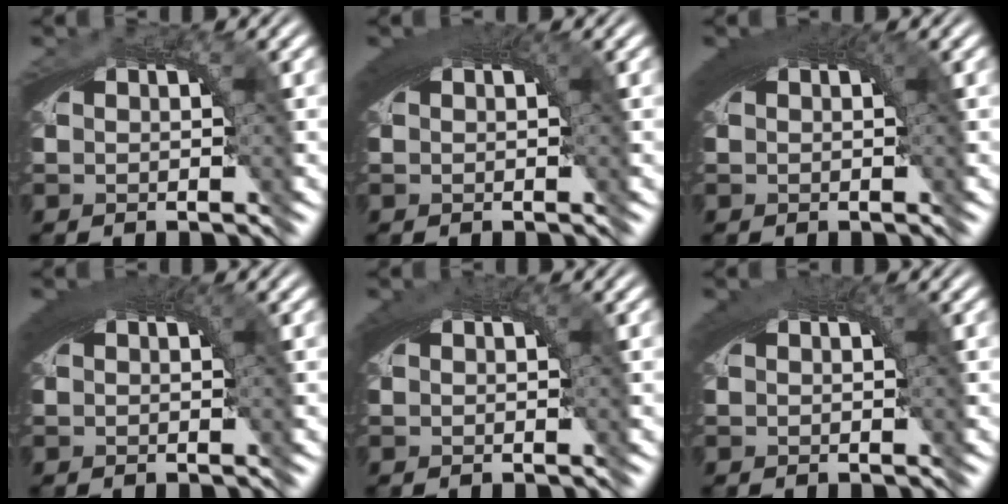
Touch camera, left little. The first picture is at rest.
{"total": 2.9, "force": [1.2, 0.7, 2.6], "torque": [-0.029, 0.010, 0.015]}
{"total": 3.6, "force": [1.3, 1.0, 3.2], "torque": [-0.037, 0.014, 0.016]}
{"total": 3.2, "force": [1.3, 0.8, 2.8], "torque": [-0.032, 0.012, 0.015]}
{"total": 2.0, "force": [0.8, 0.2, 1.8], "torque": [-0.022, 0.006, 0.011]}
{"total": 2.0, "force": [0.9, 0.4, 1.8], "torque": [-0.020, 0.006, 0.012]}